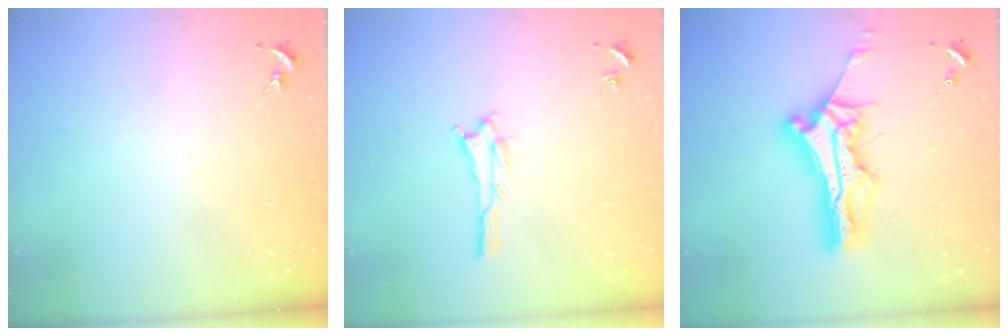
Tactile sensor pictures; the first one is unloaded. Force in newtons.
{"total": 1.7, "press": 1.7, "slide": 0.2}
{"total": 10.8, "press": 10.7, "slide": 0.8}